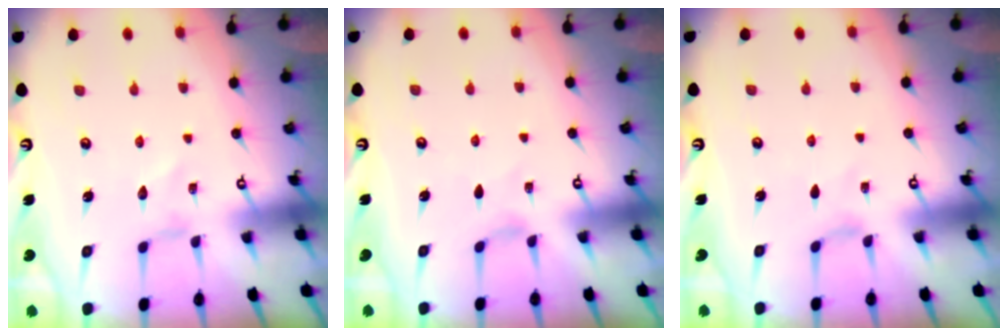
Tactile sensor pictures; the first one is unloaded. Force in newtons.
{"total": 0.5, "press": 0.5, "slide": 0.2}
{"total": 0.0}